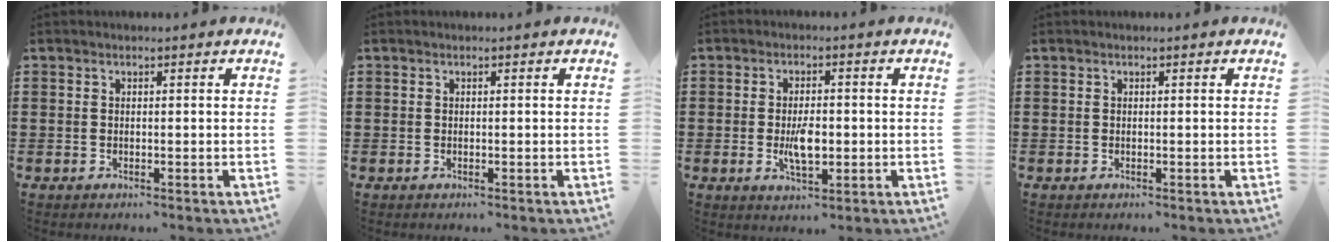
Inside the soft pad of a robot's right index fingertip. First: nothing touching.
{"total": 0.0}
{"total": 5.1, "force": [-0.8, 2.2, 4.5], "torque": [-0.078, -0.003, -0.015]}
{"total": 0.0}